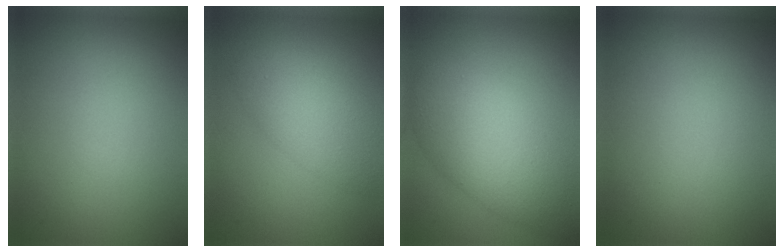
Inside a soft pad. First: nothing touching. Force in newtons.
{"total": 5.1, "press": 5.1, "slide": 0.3}
{"total": 8.7, "press": 8.7, "slide": 0.3}
{"total": 0.0}